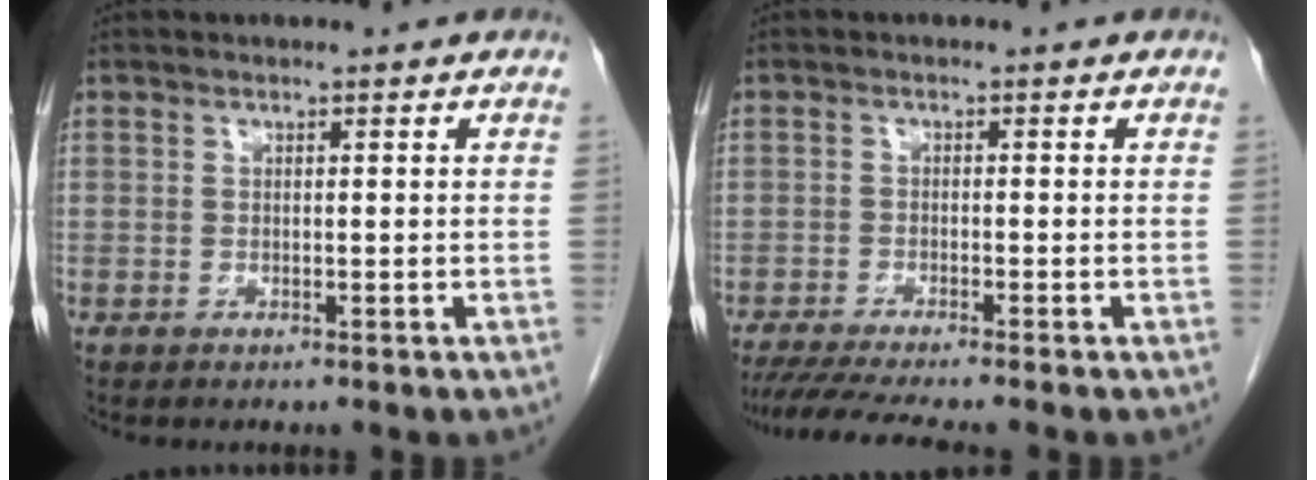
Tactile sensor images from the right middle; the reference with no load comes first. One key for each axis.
{"total": 7.5, "fx": -6.4, "fy": -0.6, "fz": 3.7, "tx": -0.054, "ty": -0.019, "tz": -0.105}